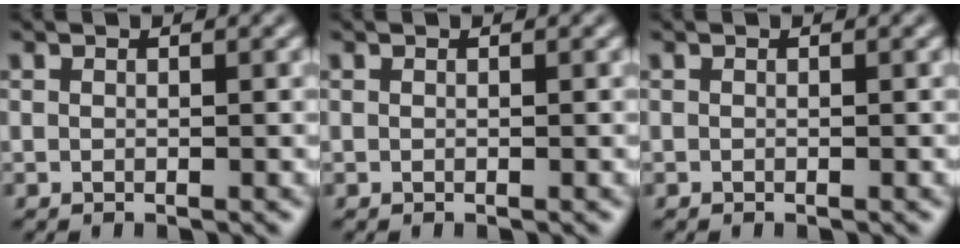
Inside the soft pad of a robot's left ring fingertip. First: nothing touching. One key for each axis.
{"total": 0.0}
{"total": 0.0}